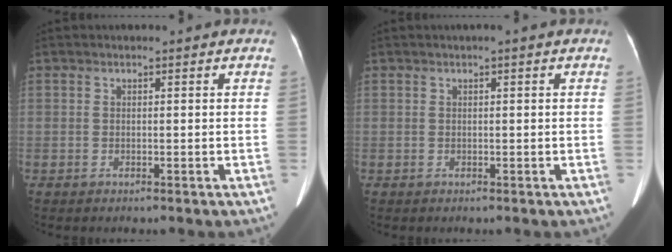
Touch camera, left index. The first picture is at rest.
{"total": 0.6, "force": [0.4, -0.1, 0.5], "torque": [-0.014, 0.001, 0.009]}